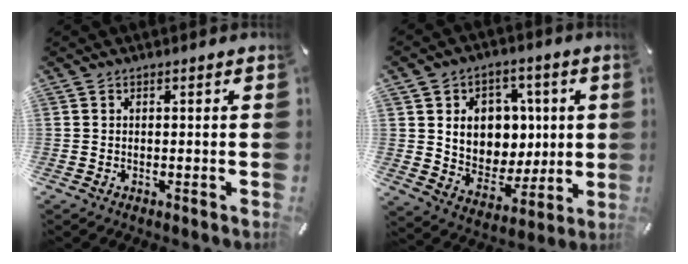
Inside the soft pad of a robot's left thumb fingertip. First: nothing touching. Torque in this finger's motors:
{"motor_torque": [1.83, 3.17, 0.26, 0.09, 0.14]}